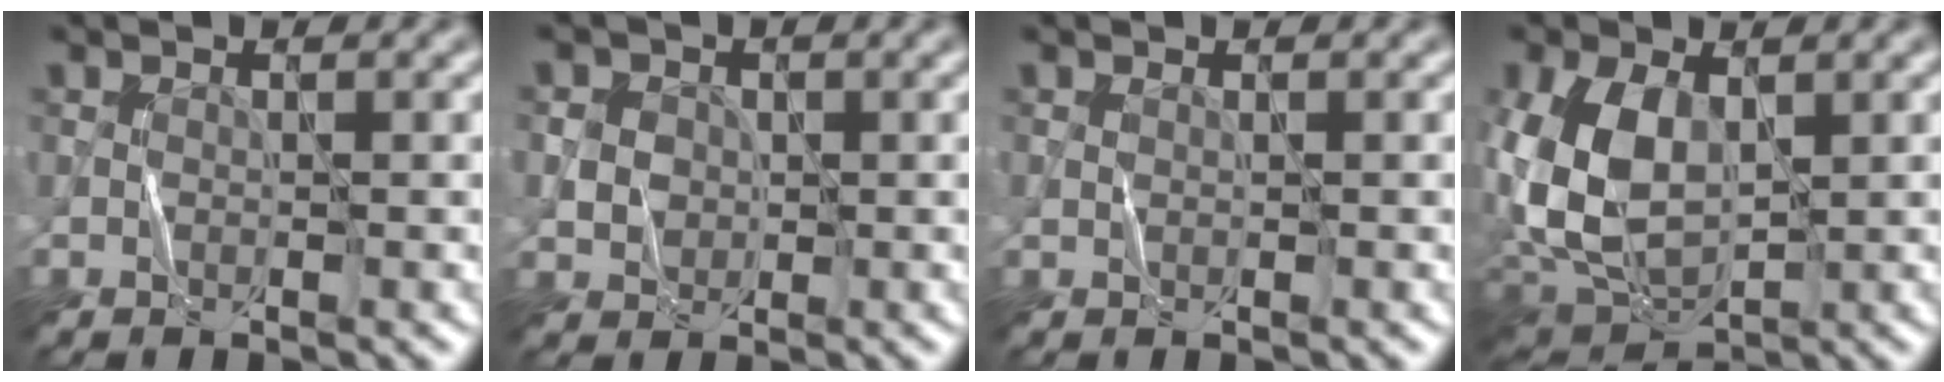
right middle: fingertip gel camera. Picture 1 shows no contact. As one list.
[{"total": 3.6, "force": [0.9, 3.2, 1.4], "torque": [-0.026, 0.007, 0.014]}, {"total": 0.0}, {"total": 9.1, "force": [0.7, 6.1, 6.8], "torque": [-0.176, -0.007, 0.016]}]